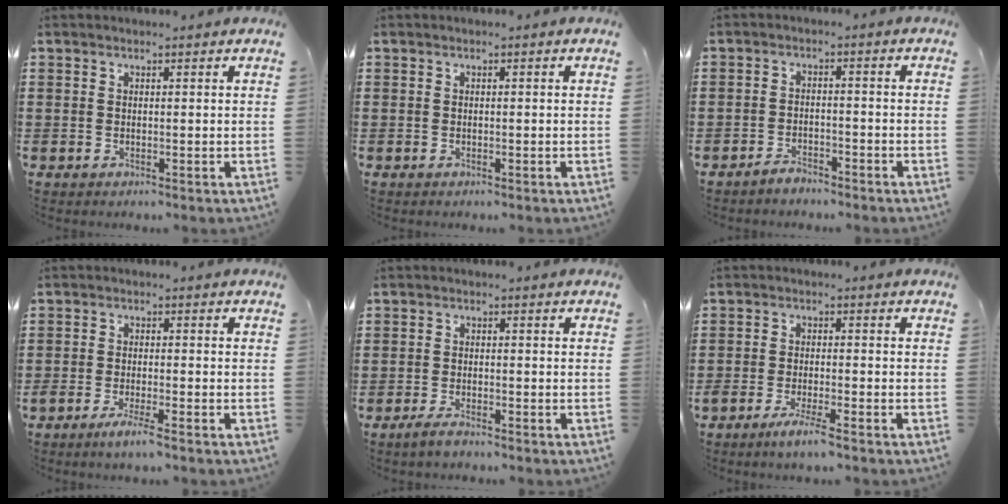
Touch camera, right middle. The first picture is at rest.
{"total": 0.0}
{"total": 2.2, "force": [-2.2, 0.4, 0.3], "torque": [-0.012, 0.001, -0.043]}
{"total": 2.9, "force": [-1.9, 0.0, 2.1], "torque": [-0.040, -0.005, -0.036]}
{"total": 2.0, "force": [-1.5, 0.3, 1.2], "torque": [-0.031, -0.003, -0.030]}
{"total": 3.4, "force": [-2.4, 0.0, 2.4], "torque": [-0.053, -0.008, -0.045]}